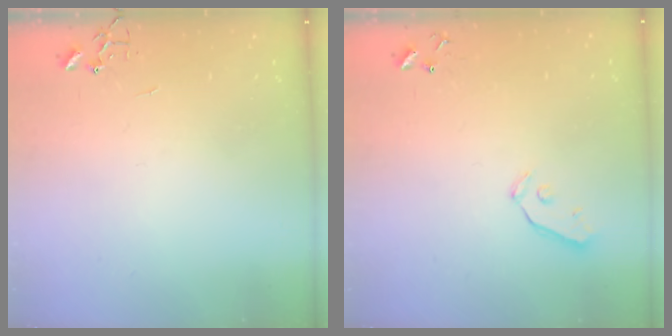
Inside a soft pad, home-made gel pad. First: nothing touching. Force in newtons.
{"total": 4.0, "press": 3.9, "slide": 0.7}